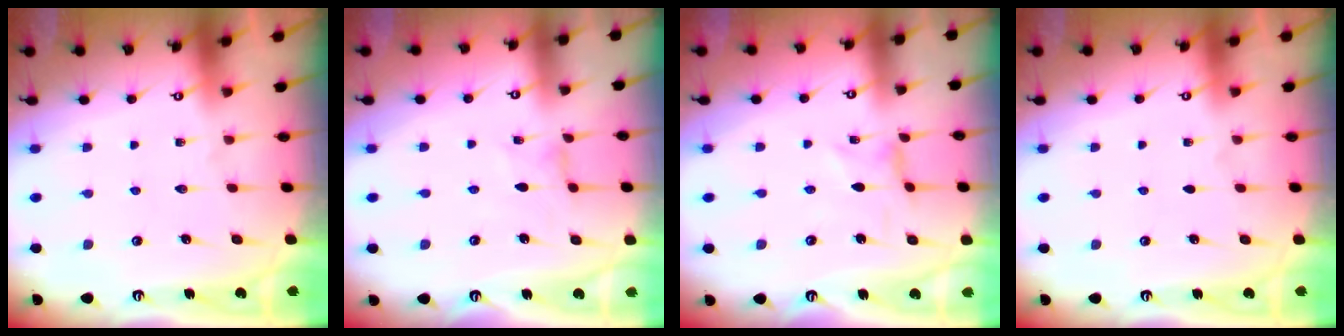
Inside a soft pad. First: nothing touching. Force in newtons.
{"total": 0.0}
{"total": 0.0}
{"total": 0.0}